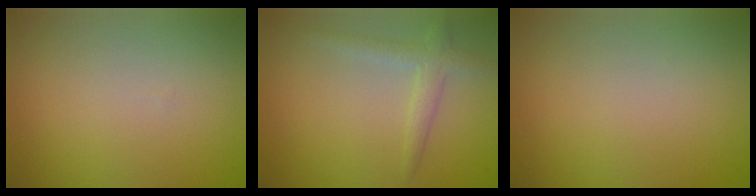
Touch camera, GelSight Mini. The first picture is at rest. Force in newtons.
{"total": 2.1, "press": 2.1, "slide": 0.1}
{"total": 0.0}